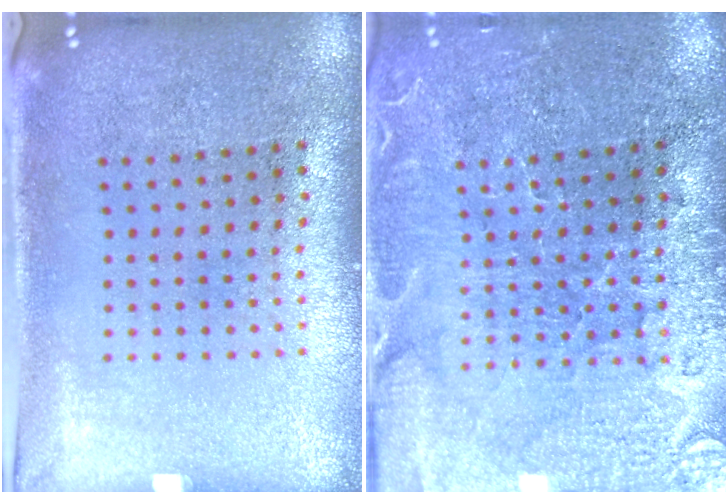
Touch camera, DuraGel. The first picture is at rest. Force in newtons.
{"total": 3.5, "press": 3.4, "slide": 1.0}